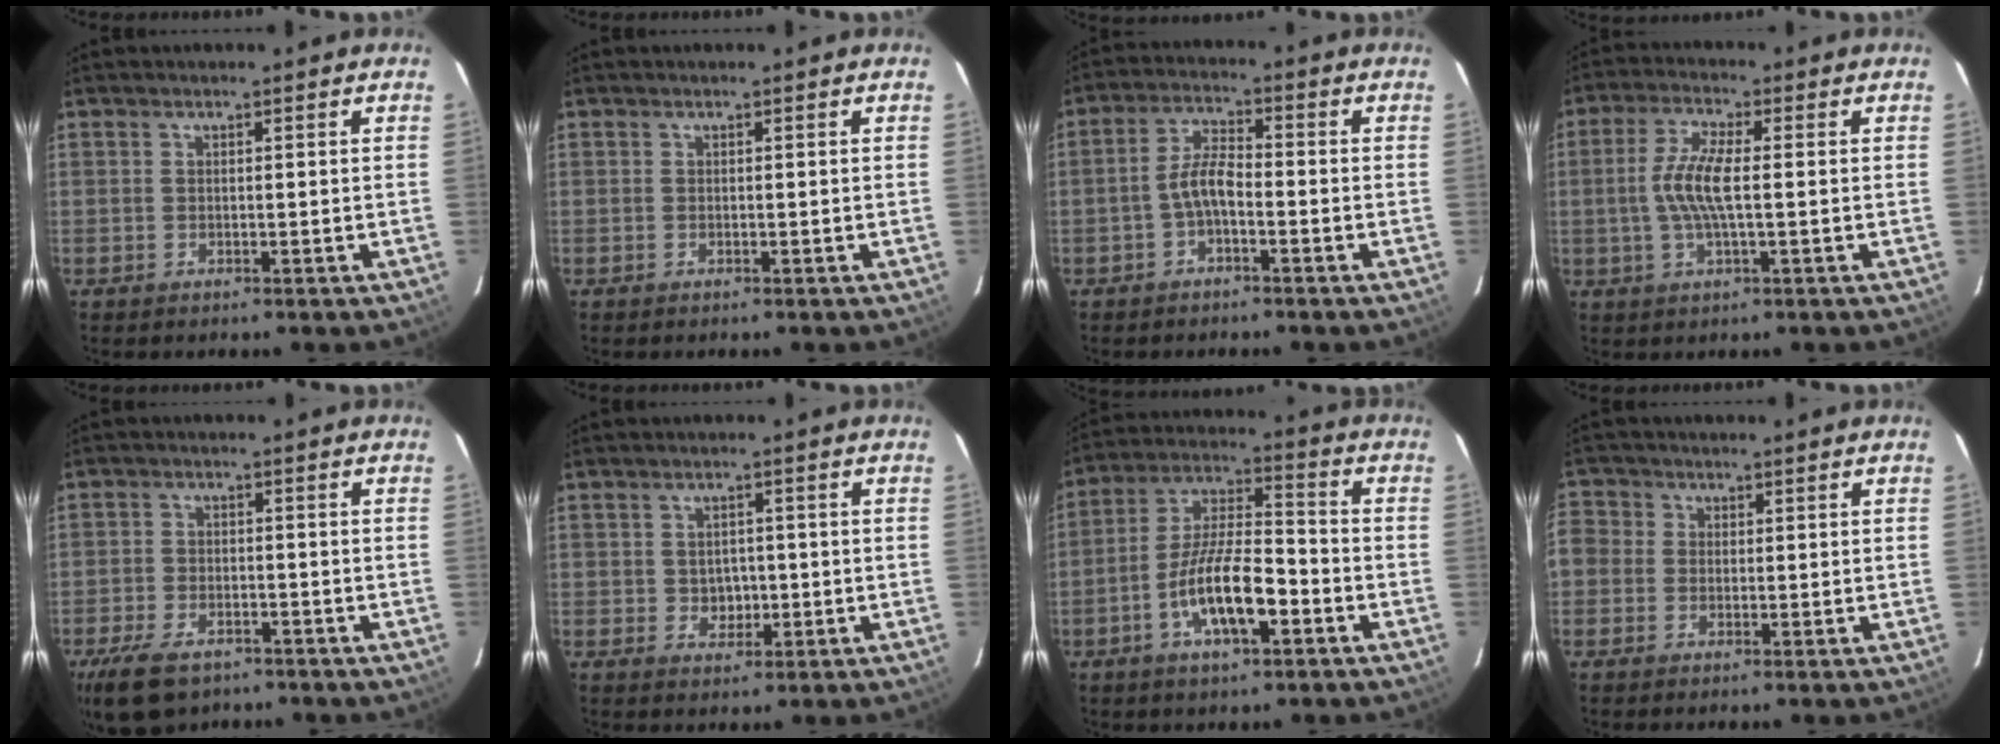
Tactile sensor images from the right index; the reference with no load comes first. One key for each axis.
{"total": 0.0}
{"total": 4.6, "fx": -2.0, "fy": 1.4, "fz": 3.9, "tx": -0.082, "ty": 0.014, "tz": -0.040}
{"total": 7.8, "fx": -0.2, "fy": 1.8, "fz": 7.6, "tx": -0.155, "ty": 0.004, "tz": -0.006}
{"total": 10.4, "fx": -7.3, "fy": 5.3, "fz": 5.3, "tx": -0.138, "ty": -0.019, "tz": -0.129}
{"total": 3.4, "fx": -0.4, "fy": 3.1, "fz": 1.5, "tx": -0.026, "ty": 0.008, "tz": 0.001}
{"total": 12.8, "fx": -5.3, "fy": 3.8, "fz": 11.0, "tx": -0.216, "ty": 0.003, "tz": -0.096}
{"total": 5.3, "fx": -0.8, "fy": 5.0, "fz": 1.6, "tx": -0.039, "ty": 0.012, "tz": -0.030}